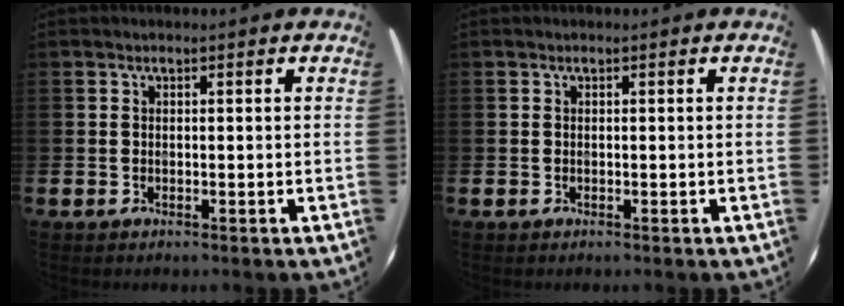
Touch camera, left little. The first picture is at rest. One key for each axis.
{"total": 0.0}